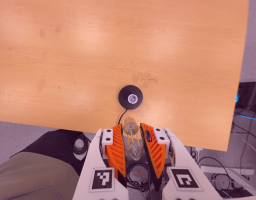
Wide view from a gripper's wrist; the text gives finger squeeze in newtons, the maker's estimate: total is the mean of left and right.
{"total": 21.7, "left": 24.3, "right": 19.2}